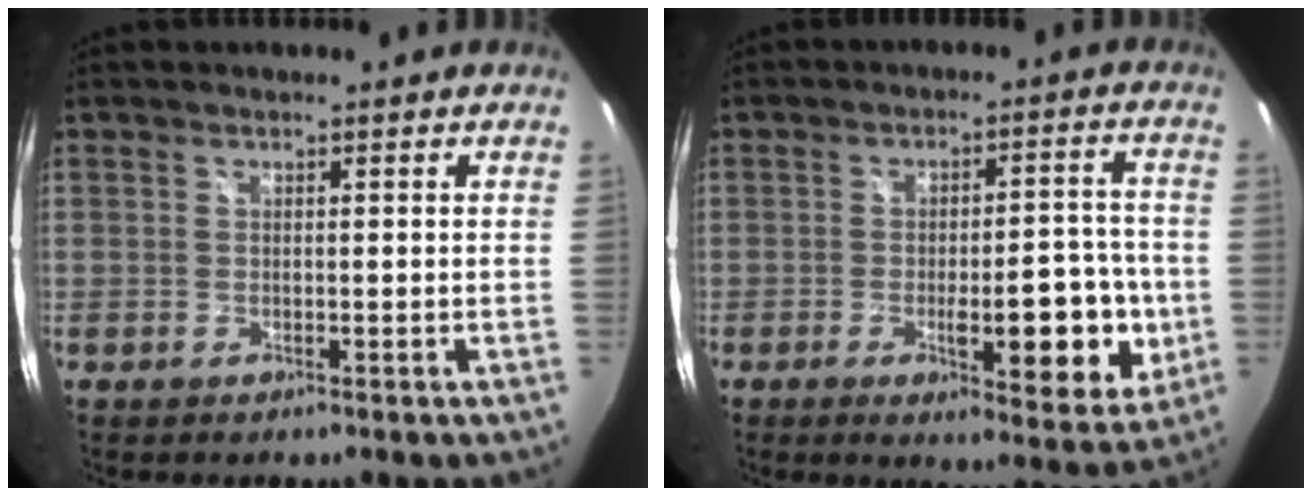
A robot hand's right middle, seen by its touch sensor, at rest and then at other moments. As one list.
[{"total": 12.7, "force": [-3.3, 4.1, 11.5], "torque": [-0.164, -0.010, -0.039]}]